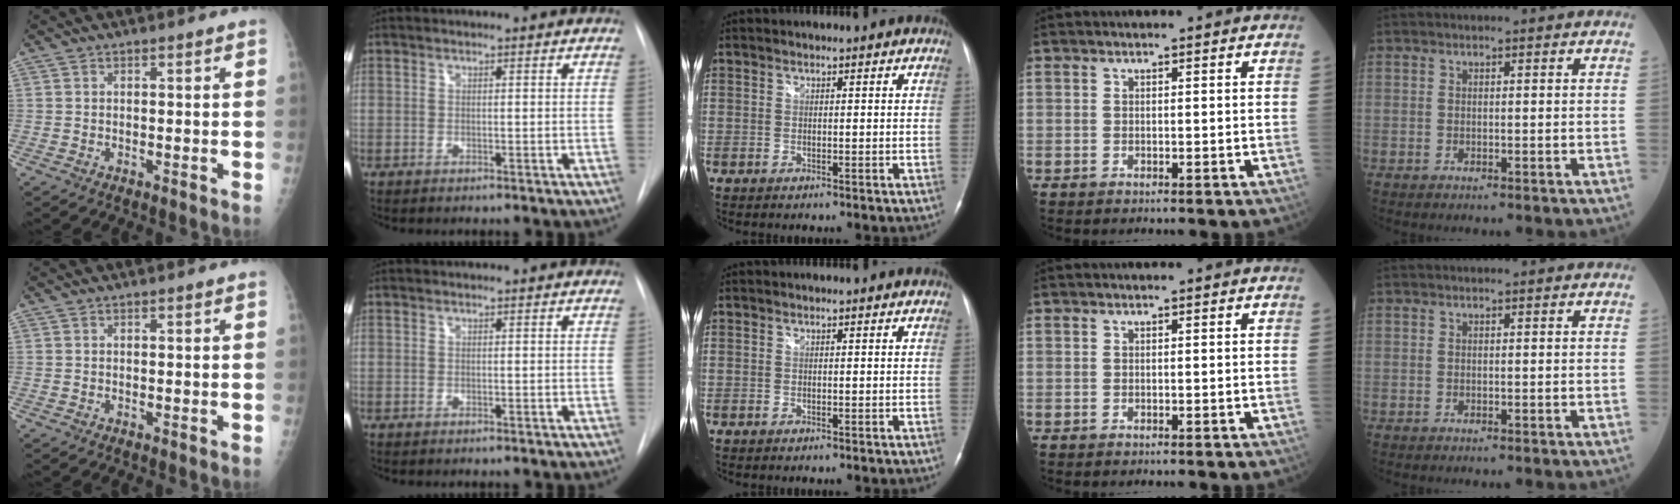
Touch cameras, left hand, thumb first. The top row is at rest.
{}